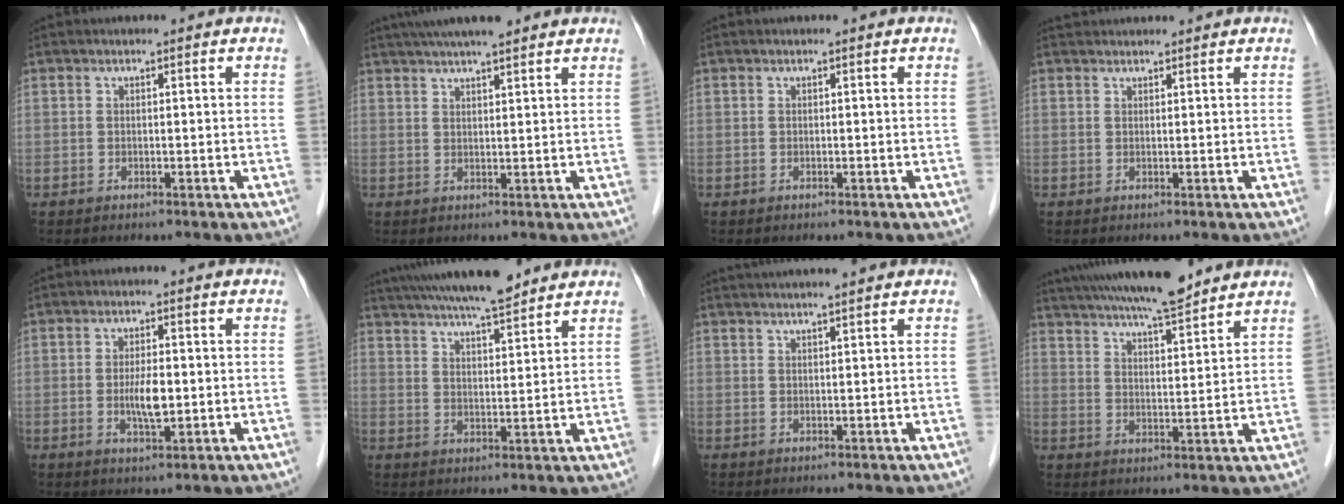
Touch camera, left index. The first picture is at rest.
{"total": 9.7, "force": [8.2, 1.1, 5.1], "torque": [-0.078, 0.033, 0.116]}
{"total": 0.0}
{"total": 3.5, "force": [3.4, 0.4, 0.6], "torque": [-0.008, 0.036, 0.053]}
{"total": 4.1, "force": [-0.4, 1.1, 3.9], "torque": [-0.078, -0.004, -0.006]}
{"total": 14.2, "force": [12.4, 1.4, 6.8], "torque": [-0.117, 0.024, 0.194]}
{"total": 7.6, "force": [6.7, 0.1, 3.6], "torque": [-0.052, 0.030, 0.090]}
{"total": 15.2, "force": [13.4, 1.1, 7.0], "torque": [-0.121, 0.018, 0.209]}